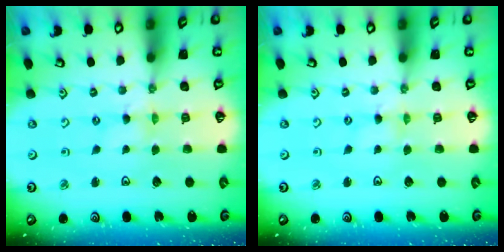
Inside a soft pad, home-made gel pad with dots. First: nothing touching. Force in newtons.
{"total": 1.1, "press": 1.0, "slide": 0.1}